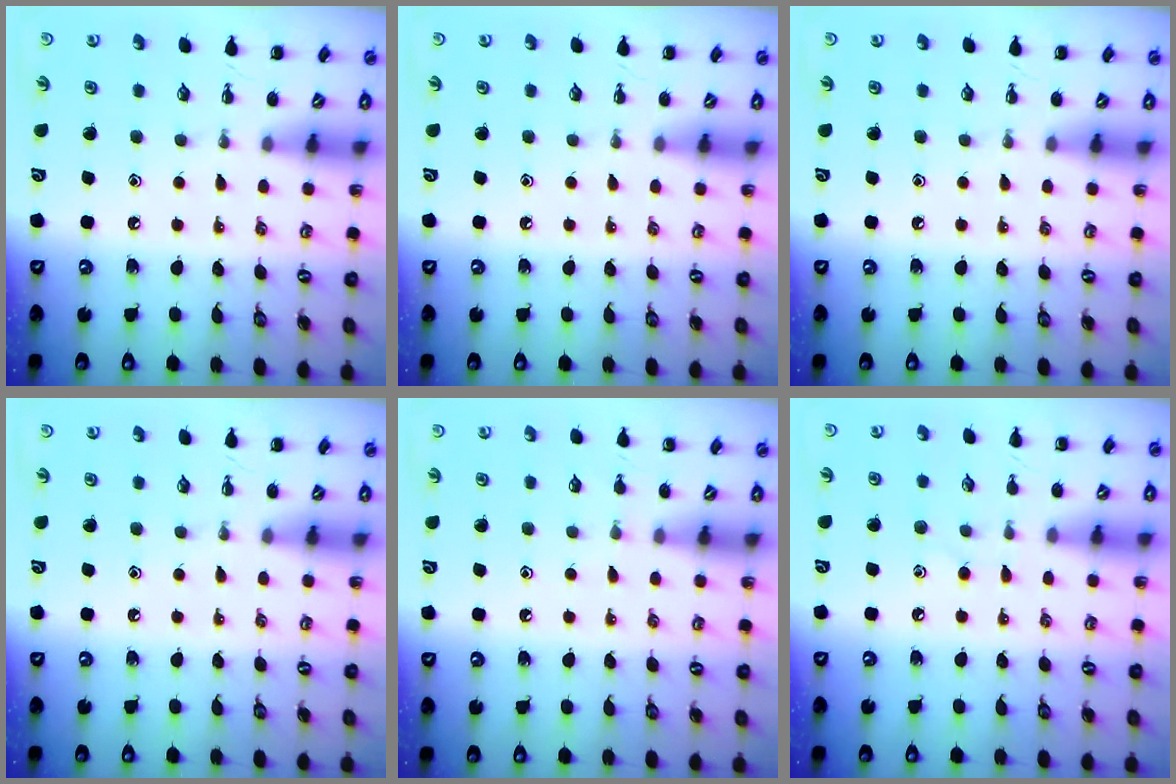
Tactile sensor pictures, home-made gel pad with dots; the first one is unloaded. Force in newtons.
{"total": 0.0}
{"total": 0.0}
{"total": 0.0}
{"total": 3.6, "press": 3.4, "slide": 1.3}
{"total": 4.5, "press": 4.3, "slide": 1.4}